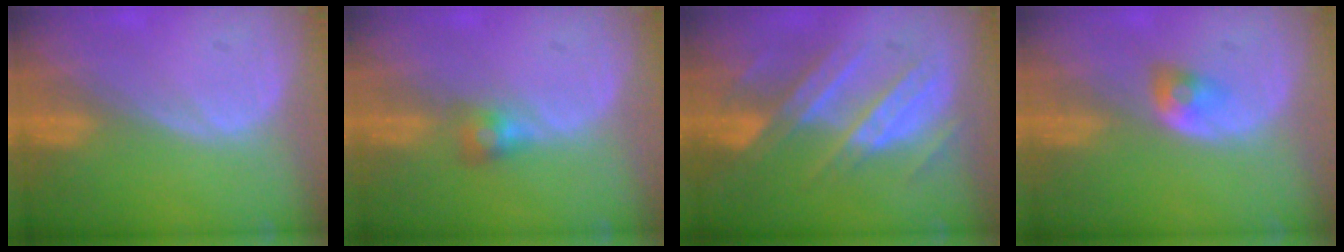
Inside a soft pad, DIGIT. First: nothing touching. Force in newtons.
{"total": 2.6, "press": 2.5, "slide": 0.7}
{"total": 8.3, "press": 8.1, "slide": 1.7}
{"total": 2.7, "press": 2.4, "slide": 1.2}